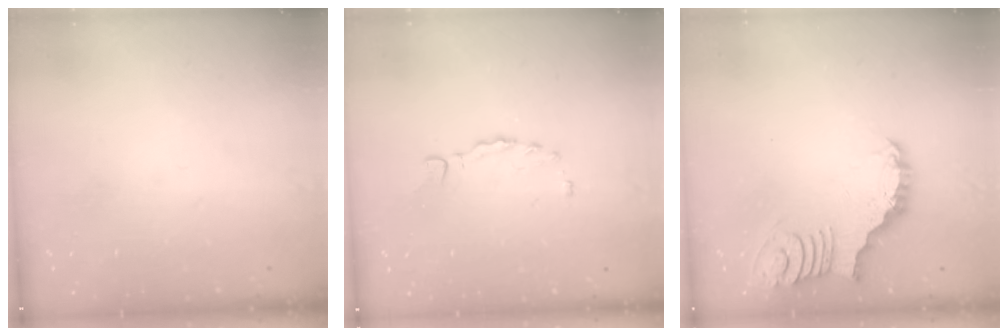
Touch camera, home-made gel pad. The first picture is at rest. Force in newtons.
{"total": 1.3, "press": 1.3, "slide": 0.3}
{"total": 2.9, "press": 2.9, "slide": 0.4}